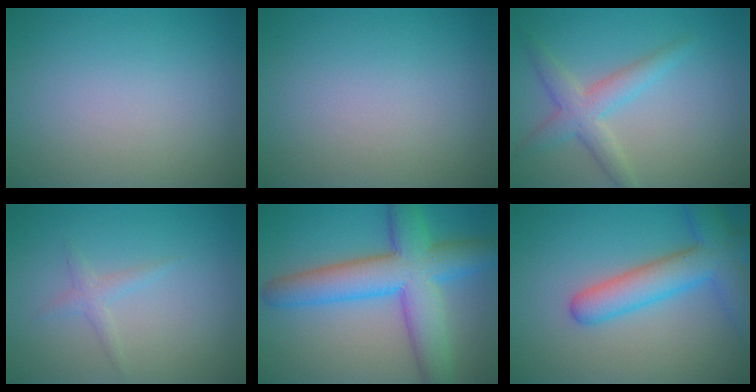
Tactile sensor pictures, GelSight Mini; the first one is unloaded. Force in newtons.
{"total": 0.0}
{"total": 3.5, "press": 3.5, "slide": 0.1}
{"total": 1.2, "press": 1.2, "slide": 0.1}
{"total": 9.3, "press": 9.3, "slide": 0.4}
{"total": 6.0, "press": 6.0, "slide": 0.3}